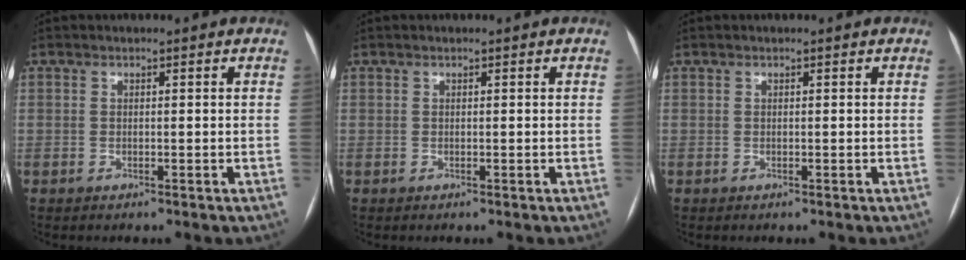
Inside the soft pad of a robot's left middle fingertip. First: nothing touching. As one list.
[{"total": 0.0}, {"total": 0.0}]